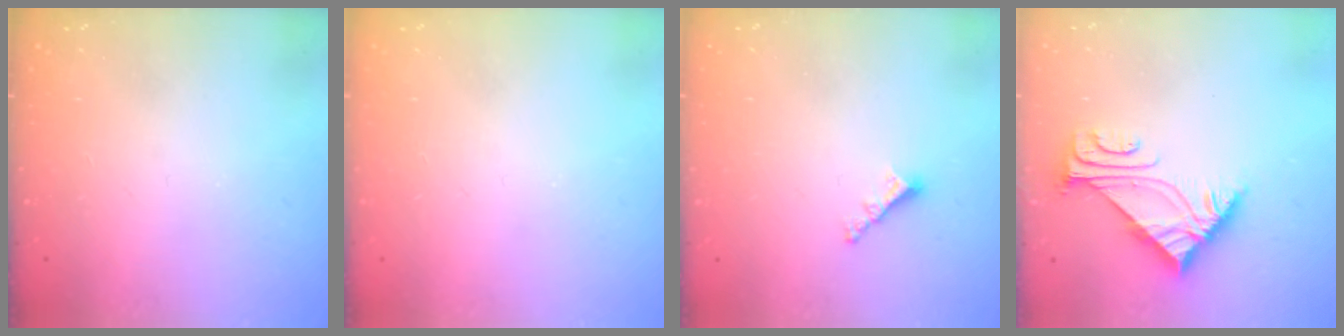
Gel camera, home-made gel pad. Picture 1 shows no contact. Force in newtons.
{"total": 0.0}
{"total": 3.6, "press": 3.6, "slide": 0.4}
{"total": 4.9, "press": 4.9, "slide": 0.7}